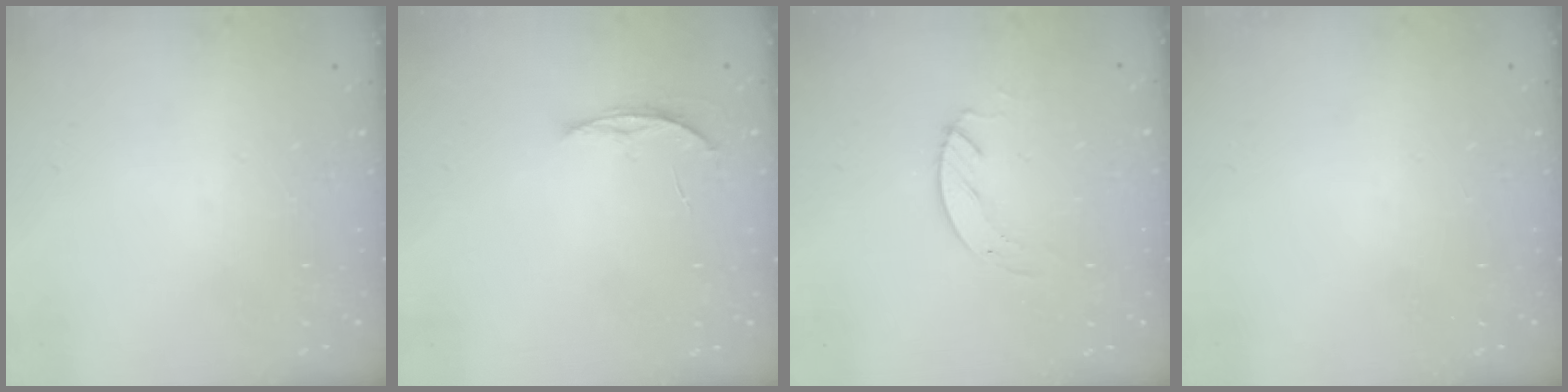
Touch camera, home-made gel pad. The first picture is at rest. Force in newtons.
{"total": 3.7, "press": 3.7, "slide": 0.5}
{"total": 3.1, "press": 3.1, "slide": 0.3}
{"total": 0.0}